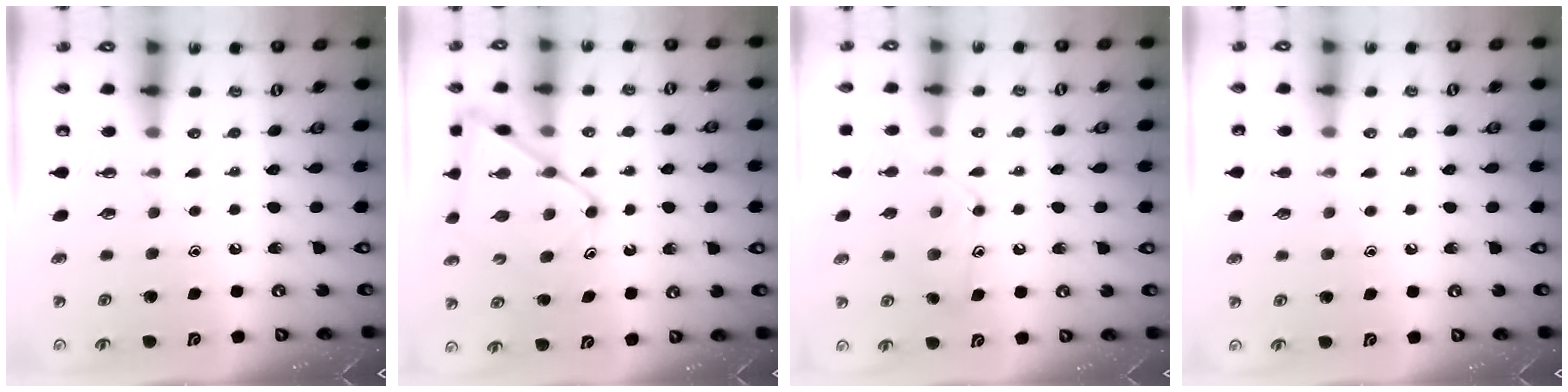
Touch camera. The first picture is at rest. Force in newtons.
{"total": 12.8, "press": 12.8, "slide": 1.1}
{"total": 12.9, "press": 12.9, "slide": 0.8}
{"total": 2.9, "press": 2.9, "slide": 0.4}